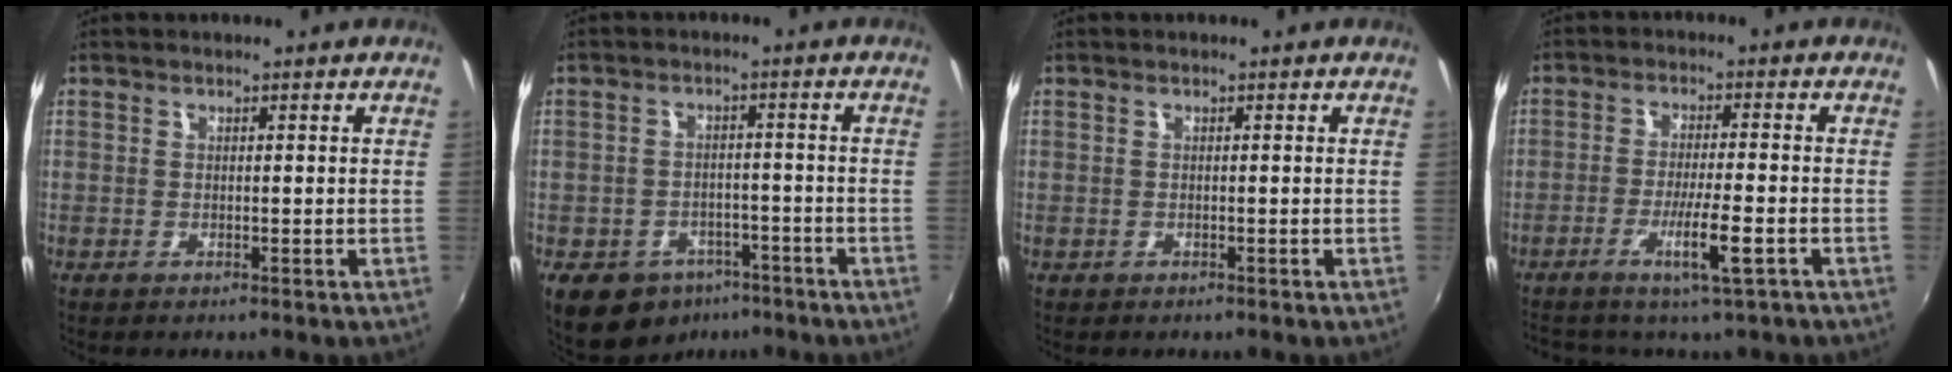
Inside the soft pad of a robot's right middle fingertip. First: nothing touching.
{"total": 11.2, "force": [-6.6, 8.0, 4.3], "torque": [-0.107, 0.004, -0.078]}
{"total": 0.9, "force": [0.7, -0.4, -0.4], "torque": [0.010, 0.000, 0.012]}
{"total": 5.2, "force": [-2.9, 0.0, 4.3], "torque": [-0.080, -0.008, -0.045]}